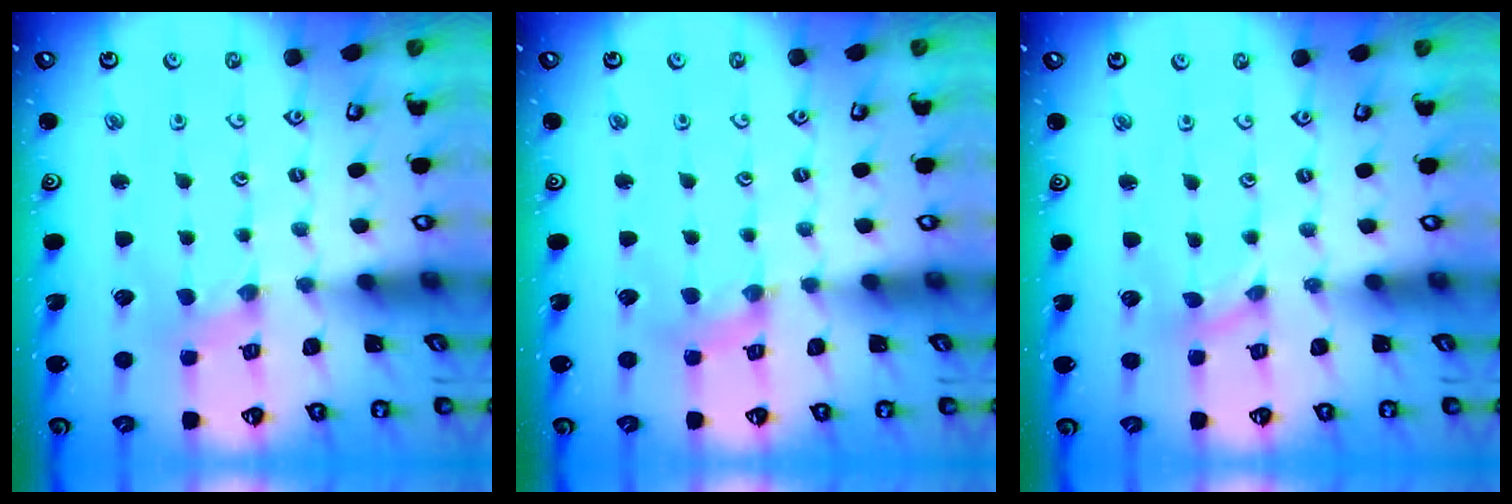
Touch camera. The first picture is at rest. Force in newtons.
{"total": 2.7, "press": 2.7, "slide": 0.3}
{"total": 0.0}